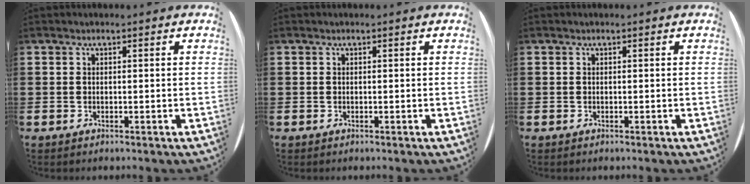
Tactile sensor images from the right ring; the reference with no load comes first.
{"total": 0.0}
{"total": 0.0}